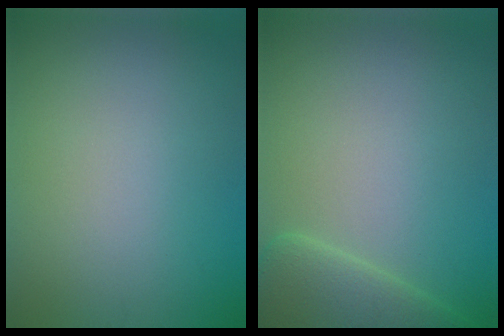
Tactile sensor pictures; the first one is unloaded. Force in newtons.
{"total": 4.3, "press": 4.3, "slide": 0.4}